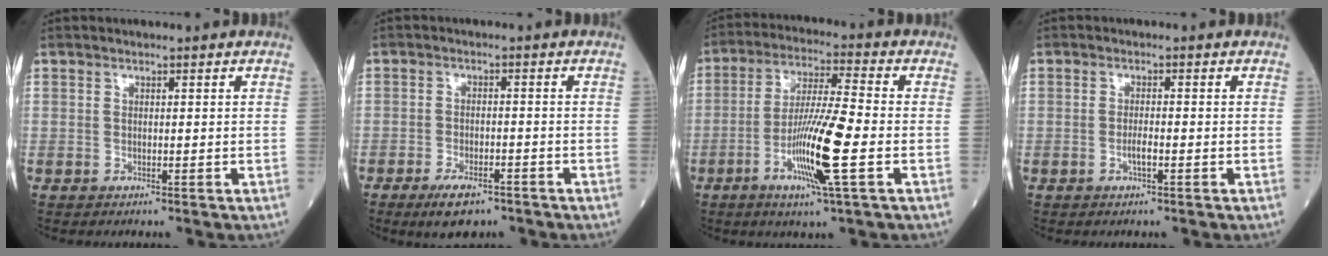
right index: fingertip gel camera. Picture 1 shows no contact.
{"total": 5.4, "force": [-3.8, 2.0, 3.4], "torque": [-0.064, -0.003, -0.059]}
{"total": 11.9, "force": [-3.6, -0.1, 11.4], "torque": [-0.217, -0.011, -0.071]}
{"total": 1.8, "force": [-0.7, 0.2, 1.6], "torque": [-0.030, 0.000, -0.014]}